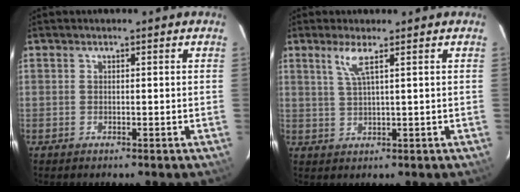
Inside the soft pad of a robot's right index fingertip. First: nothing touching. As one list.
[{"total": 3.3, "force": [1.8, -0.4, 2.8], "torque": [-0.058, -0.003, 0.040]}]